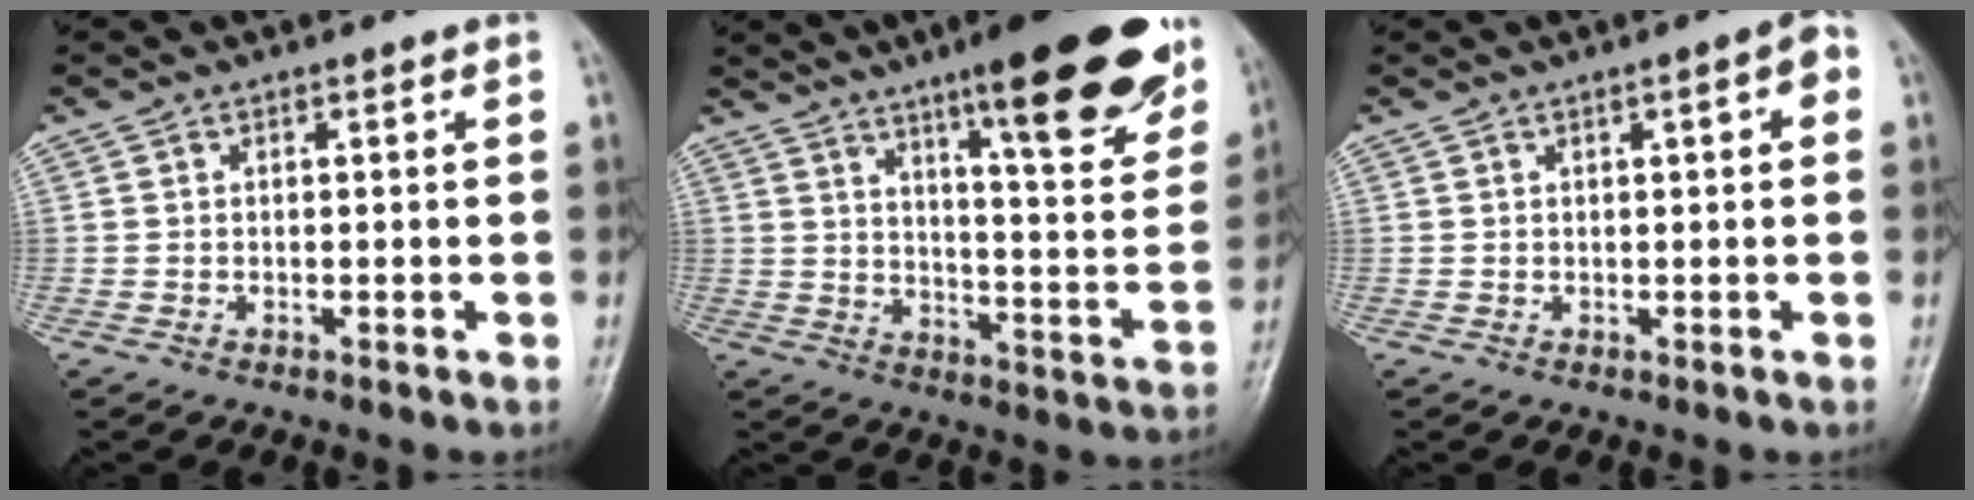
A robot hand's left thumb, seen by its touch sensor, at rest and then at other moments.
{"total": 22.6, "force": [14.0, 4.6, 17.2], "torque": [-0.205, -0.060, 0.201]}
{"total": 3.0, "force": [0.7, 0.7, 2.8], "torque": [-0.035, 0.006, 0.007]}